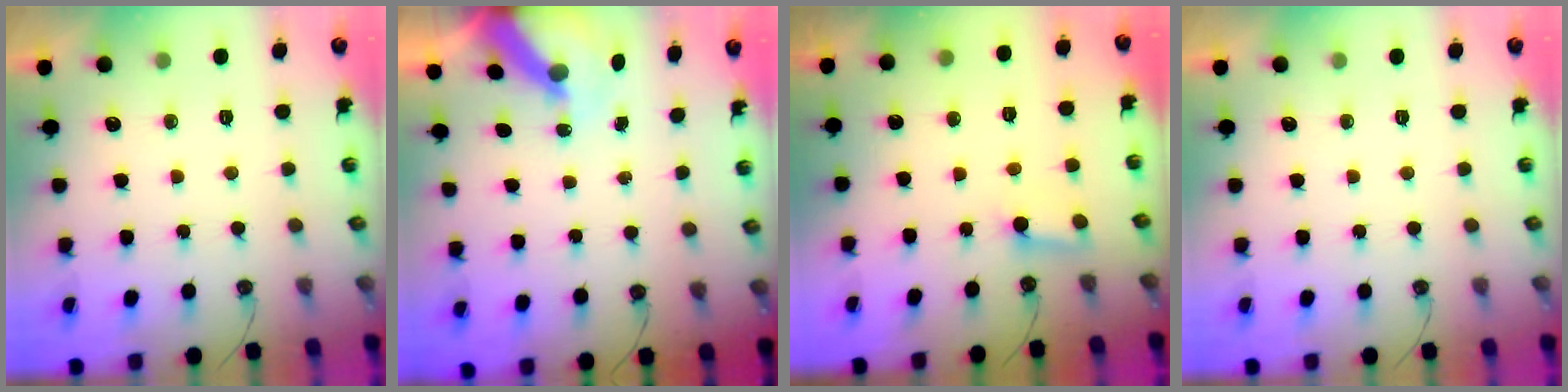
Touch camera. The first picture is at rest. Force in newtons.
{"total": 7.1, "press": 7.1, "slide": 0.9}
{"total": 2.6, "press": 2.6, "slide": 0.3}
{"total": 0.0}